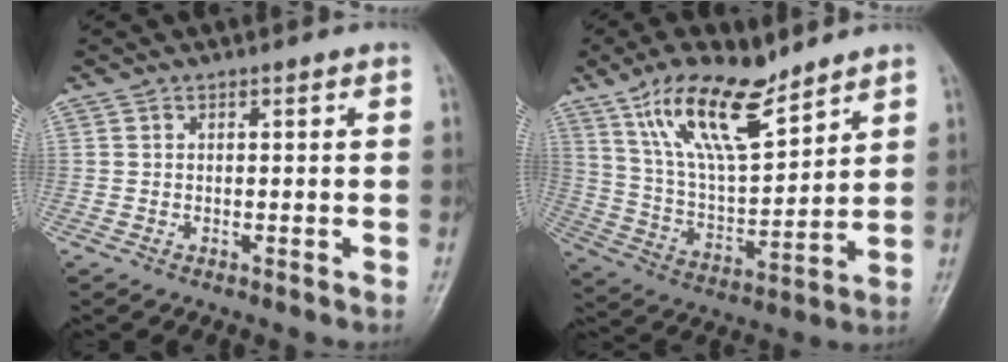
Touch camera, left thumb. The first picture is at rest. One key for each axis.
{"total": 16.2, "fx": 10.7, "fy": 5.9, "fz": 10.7, "tx": -0.170, "ty": -0.051, "tz": 0.210}